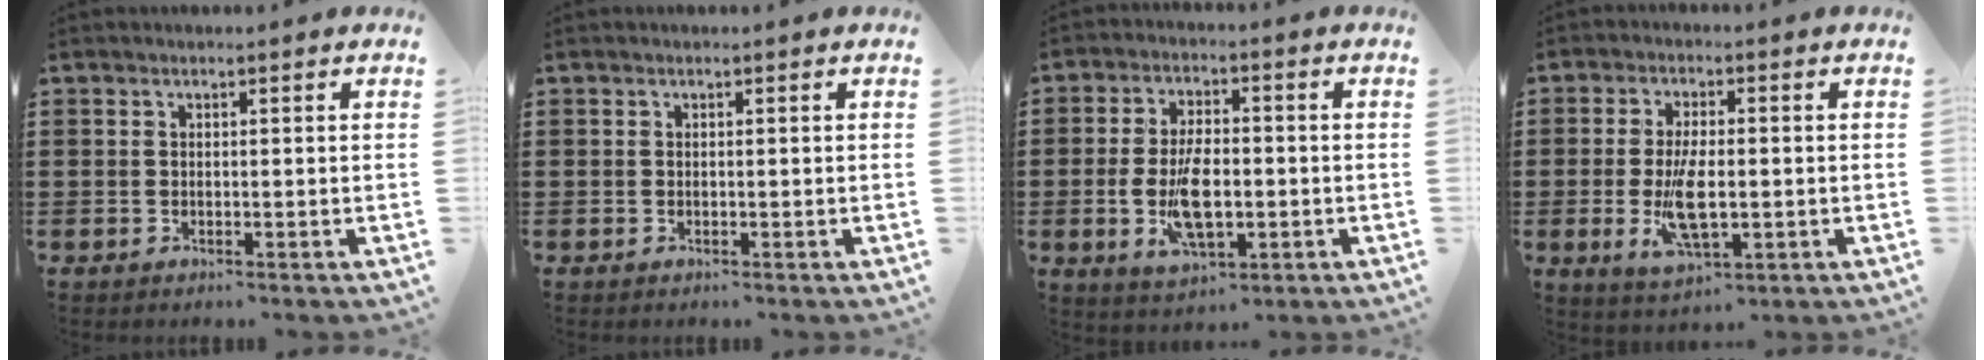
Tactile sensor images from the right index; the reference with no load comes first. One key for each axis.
{"total": 0.0}
{"total": 8.4, "fx": -1.4, "fy": 4.1, "fz": 7.3, "tx": -0.153, "ty": -0.004, "tz": -0.030}
{"total": 7.7, "fx": -1.1, "fy": 3.1, "fz": 6.9, "tx": -0.139, "ty": -0.009, "tz": -0.023}